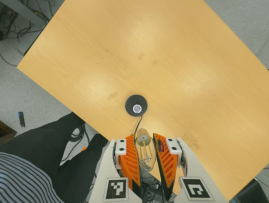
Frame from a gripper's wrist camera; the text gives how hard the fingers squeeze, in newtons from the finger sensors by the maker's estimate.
{"total": 23.5, "left": 25.8, "right": 21.2}